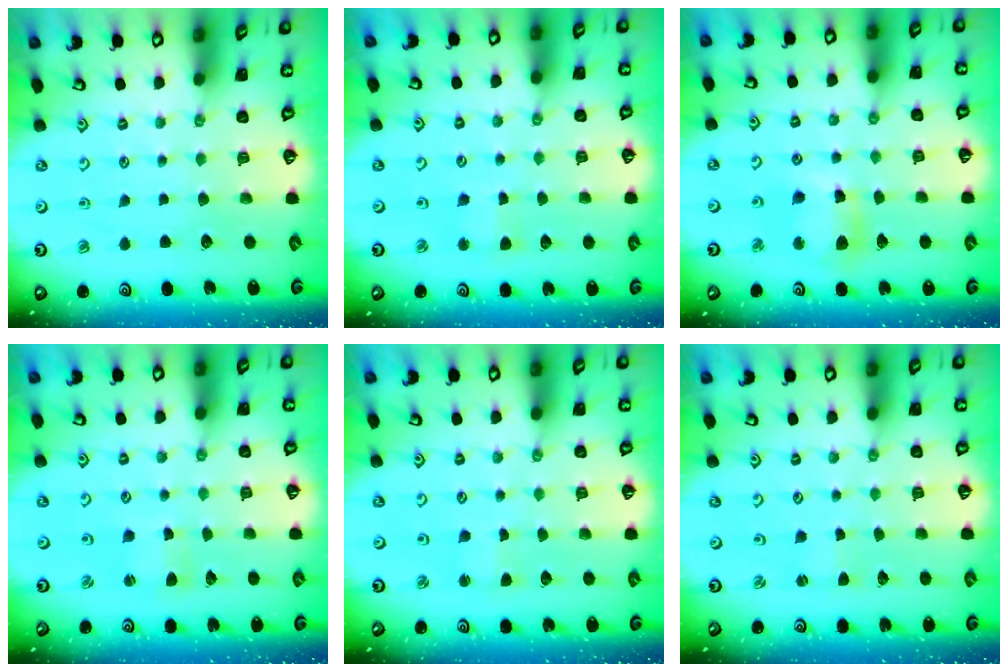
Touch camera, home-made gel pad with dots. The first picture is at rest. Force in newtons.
{"total": 3.4, "press": 3.4, "slide": 0.3}
{"total": 11.3, "press": 11.2, "slide": 1.5}
{"total": 2.2, "press": 2.2, "slide": 0.3}
{"total": 1.6, "press": 1.5, "slide": 0.4}
{"total": 0.0}